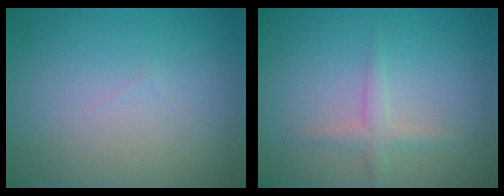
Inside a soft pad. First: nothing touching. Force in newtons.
{"total": 1.7, "press": 1.7, "slide": 0.0}